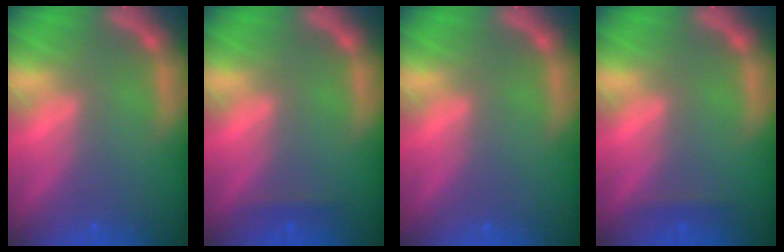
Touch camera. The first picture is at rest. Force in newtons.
{"total": 0.9}
{"total": 0.0}
{"total": 0.9}